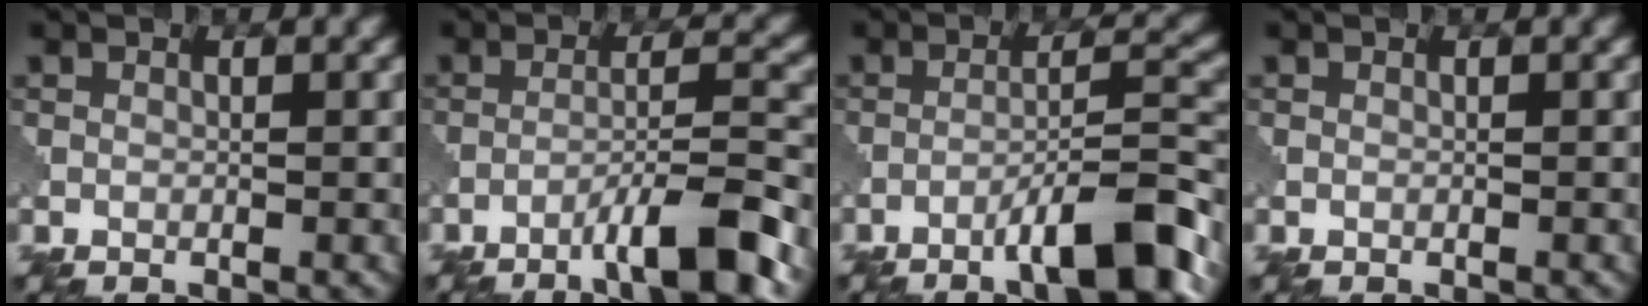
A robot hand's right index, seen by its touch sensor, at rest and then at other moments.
{"total": 6.9, "force": [-4.5, 0.6, 5.2], "torque": [-0.076, 0.014, -0.079]}
{"total": 8.0, "force": [-5.1, 1.1, 6.1], "torque": [-0.088, 0.016, -0.085]}
{"total": 0.0}